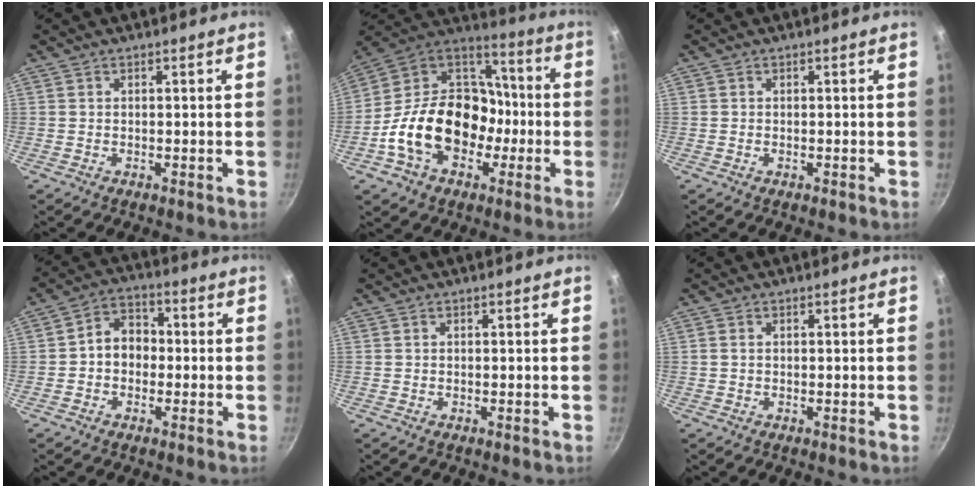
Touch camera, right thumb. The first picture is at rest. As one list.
[{"total": 23.6, "force": [-5.7, 17.2, 15.1], "torque": [-0.233, 0.070, -0.099]}, {"total": 0.0}, {"total": 6.8, "force": [-0.7, 5.4, 4.0], "torque": [-0.029, 0.024, -0.024]}, {"total": 0.0}, {"total": 0.7, "force": [0.1, 0.5, 0.5], "torque": [-0.008, 0.002, 0.000]}]